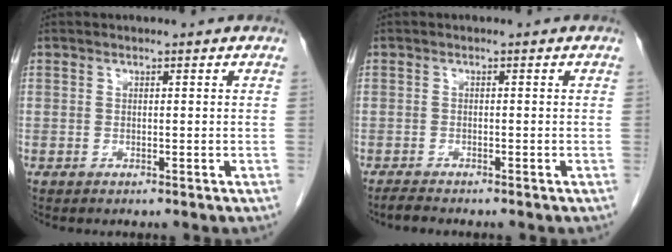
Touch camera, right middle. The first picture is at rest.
{"total": 1.5, "force": [-1.4, 0.1, 0.5], "torque": [-0.019, -0.005, -0.025]}